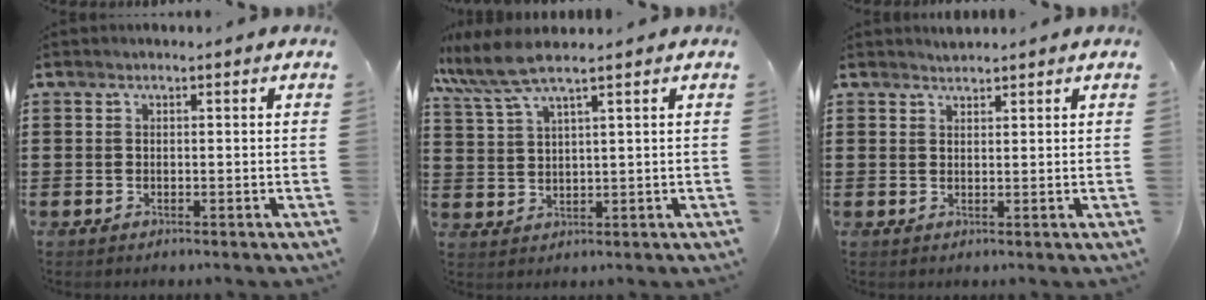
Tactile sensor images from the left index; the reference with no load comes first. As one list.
[{"total": 5.9, "force": [4.5, 0.5, 3.8], "torque": [-0.097, -0.010, 0.076]}, {"total": 1.2, "force": [1.2, 0.1, 0.0], "torque": [-0.003, 0.000, 0.024]}]